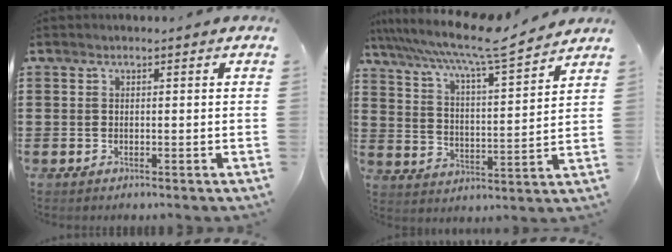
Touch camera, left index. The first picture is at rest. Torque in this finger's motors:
{"motor_torque": [2.14, 0.00, 0.57, 0.21]}